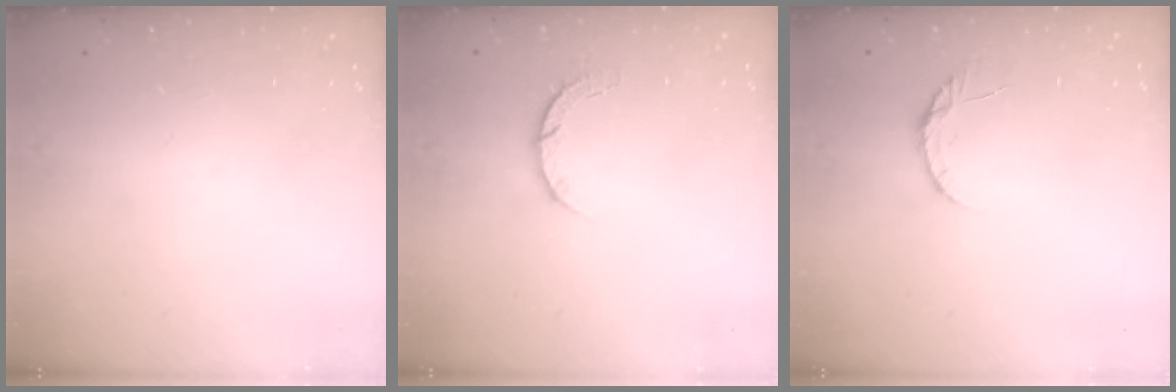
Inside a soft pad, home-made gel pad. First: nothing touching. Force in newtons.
{"total": 5.2, "press": 5.1, "slide": 0.7}
{"total": 5.1, "press": 5.0, "slide": 0.7}